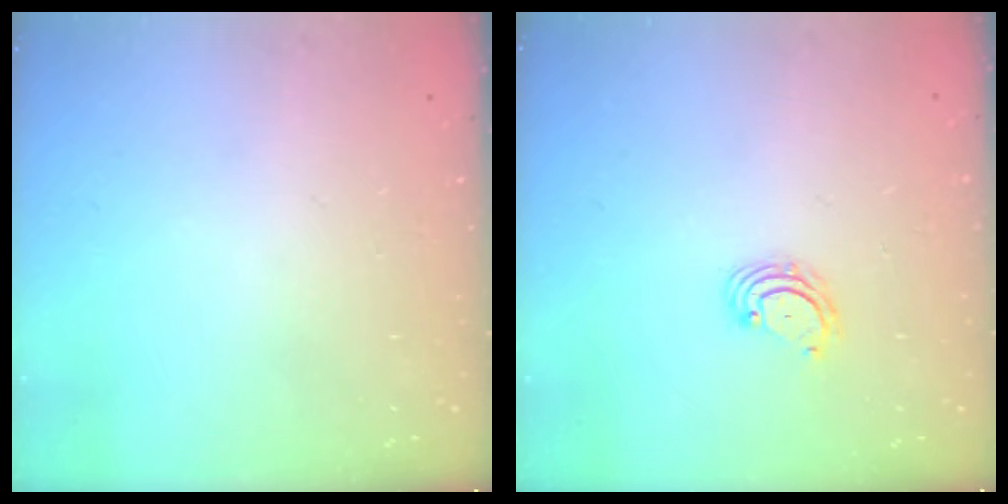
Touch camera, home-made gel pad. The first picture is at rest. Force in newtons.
{"total": 3.3, "press": 3.3, "slide": 0.4}